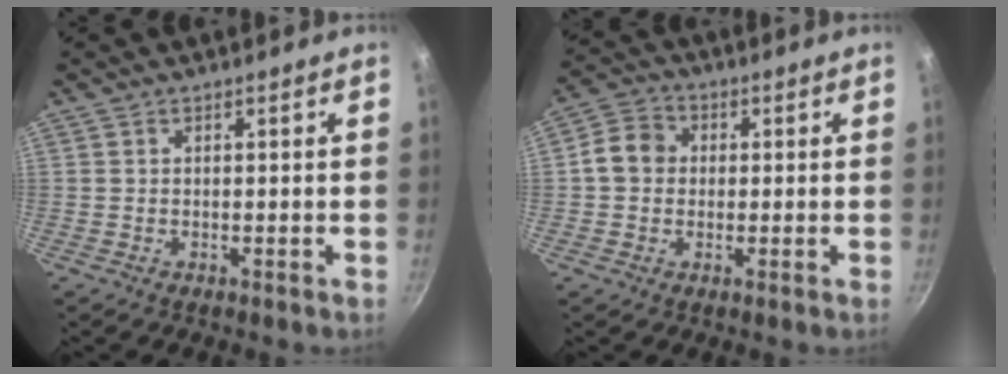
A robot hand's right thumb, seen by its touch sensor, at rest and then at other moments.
{"total": 6.4, "force": [0.3, 5.5, 3.2], "torque": [-0.033, 0.014, -0.012]}